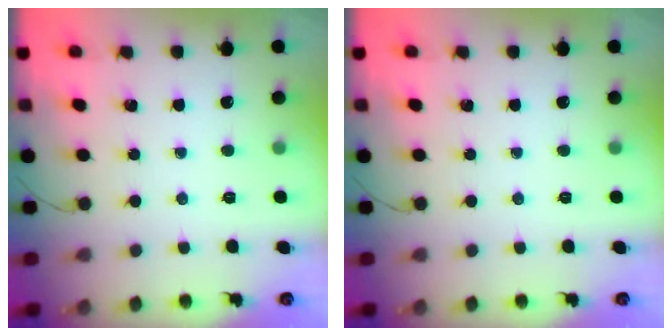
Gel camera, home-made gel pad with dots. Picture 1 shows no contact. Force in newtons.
{"total": 0.0}